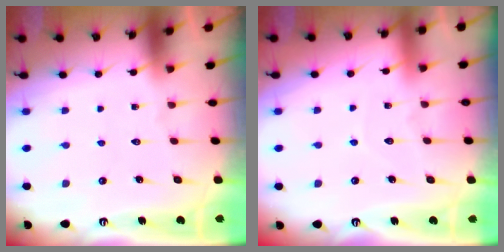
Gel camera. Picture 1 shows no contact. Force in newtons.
{"total": 3.7, "press": 3.7, "slide": 0.4}